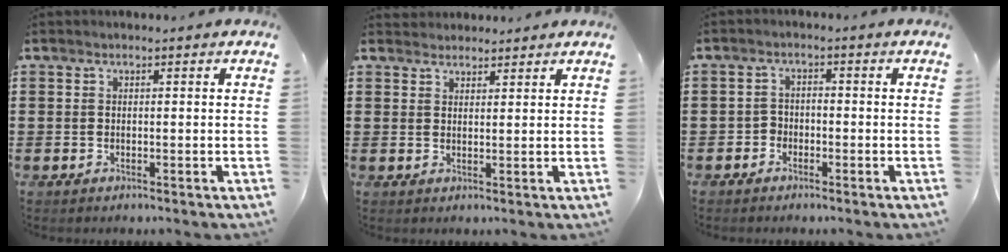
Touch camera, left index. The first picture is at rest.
{"total": 2.2, "force": [2.1, 0.6, -0.2], "torque": [-0.002, 0.000, 0.043]}
{"total": 1.8, "force": [-1.5, 1.0, 0.3], "torque": [-0.012, 0.003, -0.034]}